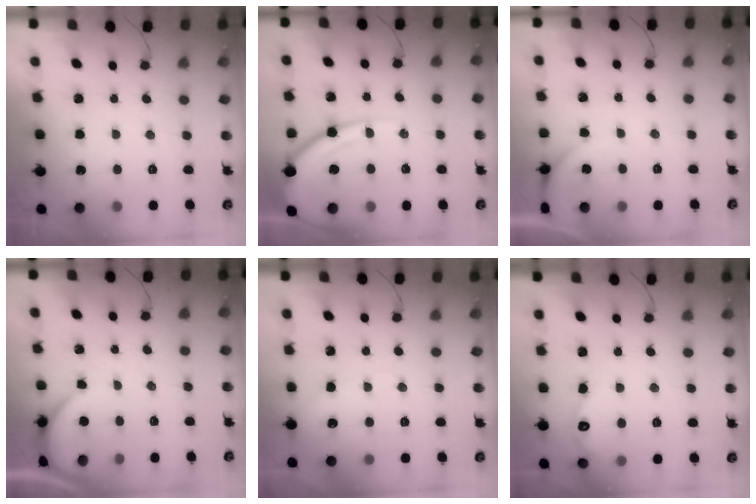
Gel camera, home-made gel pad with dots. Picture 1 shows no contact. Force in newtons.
{"total": 14.9, "press": 14.8, "slide": 1.5}
{"total": 1.6, "press": 1.6, "slide": 0.4}
{"total": 2.4, "press": 2.4, "slide": 0.2}
{"total": 3.5, "press": 3.5, "slide": 0.4}
{"total": 3.7, "press": 3.6, "slide": 0.5}